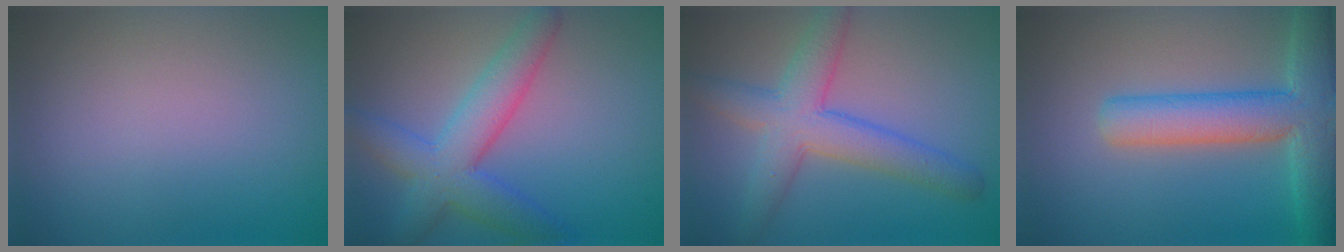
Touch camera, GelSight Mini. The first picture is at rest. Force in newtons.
{"total": 5.9, "press": 5.9, "slide": 0.2}
{"total": 5.9, "press": 5.9, "slide": 0.0}
{"total": 7.6, "press": 7.6, "slide": 0.5}